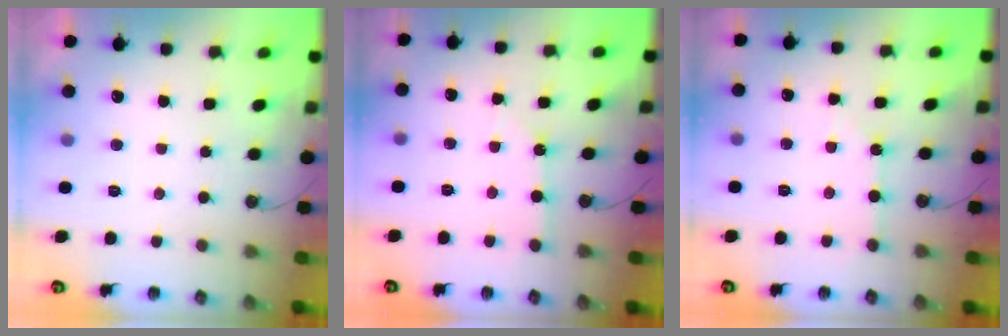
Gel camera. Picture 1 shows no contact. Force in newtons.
{"total": 2.8, "press": 2.8, "slide": 0.3}
{"total": 2.9, "press": 2.9, "slide": 0.5}